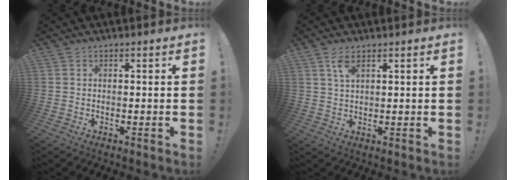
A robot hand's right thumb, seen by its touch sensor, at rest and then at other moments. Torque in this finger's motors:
{"motor_torque": [0.35, -0.19, 0.20, 0.03, 0.02]}